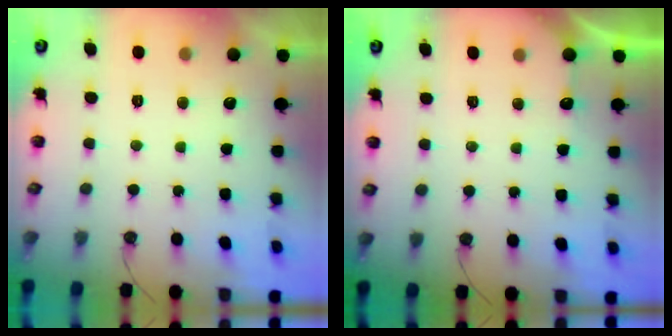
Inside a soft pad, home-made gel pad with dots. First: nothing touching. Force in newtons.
{"total": 4.4, "press": 4.3, "slide": 0.6}